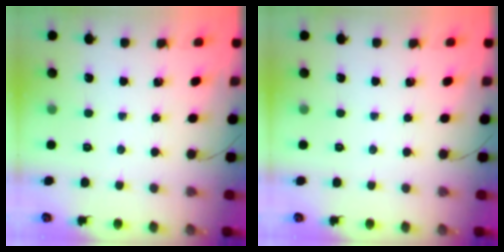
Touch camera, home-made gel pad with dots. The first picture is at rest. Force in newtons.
{"total": 0.0}